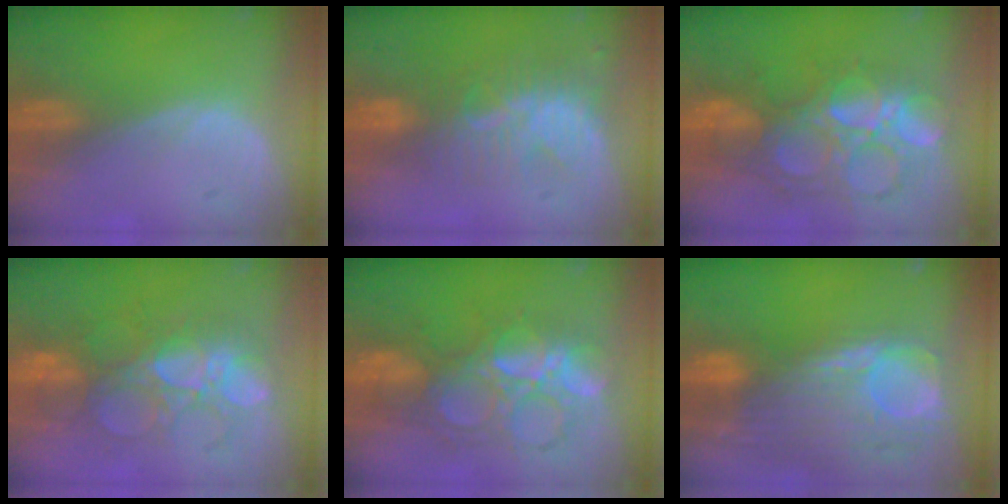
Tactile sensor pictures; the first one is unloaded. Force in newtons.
{"total": 8.5, "press": 7.6, "slide": 3.8}
{"total": 10.2, "press": 10.1, "slide": 0.7}
{"total": 9.3, "press": 9.0, "slide": 2.6}
{"total": 9.1, "press": 9.1, "slide": 0.6}
{"total": 12.7, "press": 10.6, "slide": 6.9}